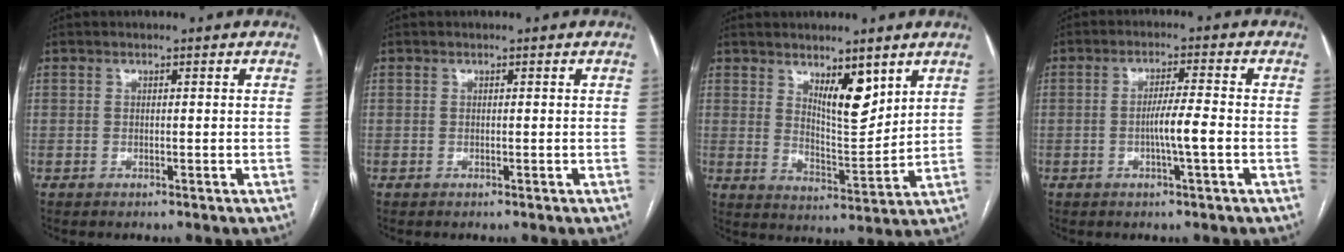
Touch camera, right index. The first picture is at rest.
{"total": 0.0}
{"total": 7.2, "force": [4.4, 2.2, 5.3], "torque": [-0.092, -0.015, 0.079]}
{"total": 4.6, "force": [-1.2, -0.3, 4.4], "torque": [-0.080, 0.000, -0.021]}